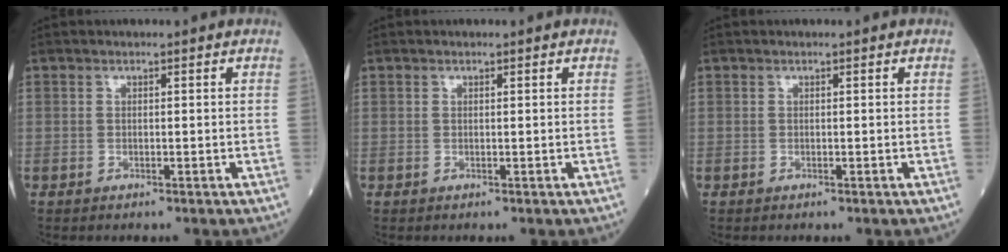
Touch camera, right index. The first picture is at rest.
{"total": 0.0}
{"total": 0.0}